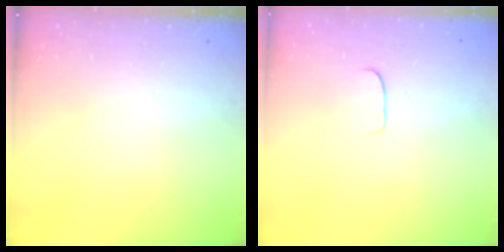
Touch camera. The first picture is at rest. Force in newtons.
{"total": 5.0, "press": 4.9, "slide": 0.5}